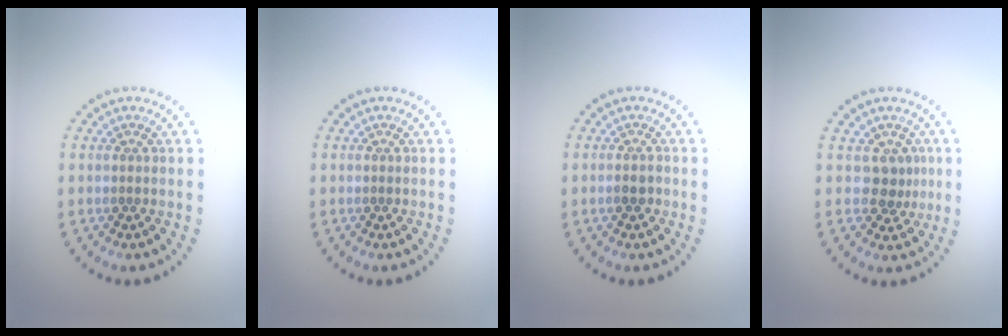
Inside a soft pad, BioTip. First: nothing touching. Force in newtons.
{"total": 0.0}
{"total": 1.2, "press": 1.2, "slide": 0.4}
{"total": 2.2, "press": 1.6, "slide": 1.6}